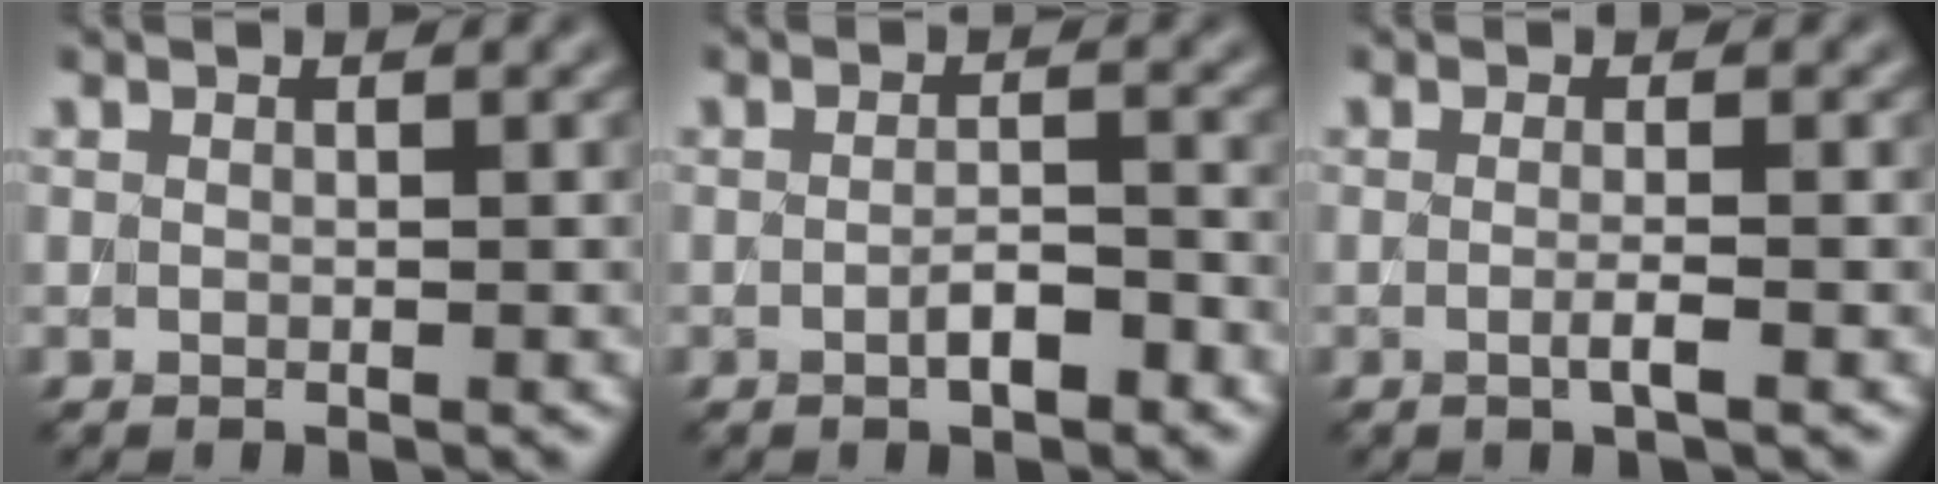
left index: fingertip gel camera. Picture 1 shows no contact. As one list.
[{"total": 2.2, "force": [-0.9, 0.6, 1.8], "torque": [-0.033, 0.004, -0.017]}, {"total": 1.6, "force": [-0.3, 0.3, 1.5], "torque": [-0.024, -0.003, -0.010]}]